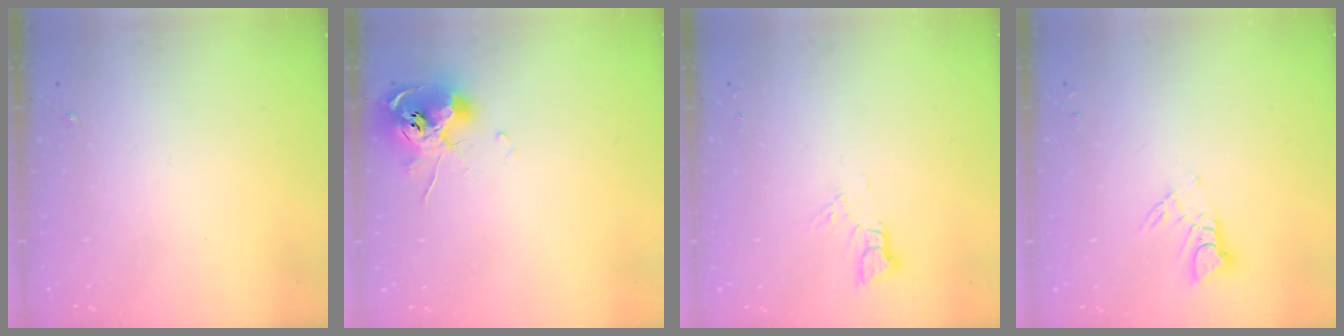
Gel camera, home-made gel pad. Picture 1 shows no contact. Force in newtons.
{"total": 10.7, "press": 10.7, "slide": 1.2}
{"total": 3.8, "press": 3.8, "slide": 0.3}
{"total": 5.6, "press": 5.6, "slide": 0.5}